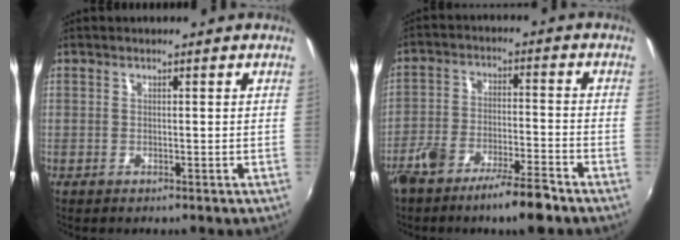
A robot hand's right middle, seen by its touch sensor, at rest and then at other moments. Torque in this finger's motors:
{"motor_torque": [1.19, -0.94, 0.50, 0.15]}